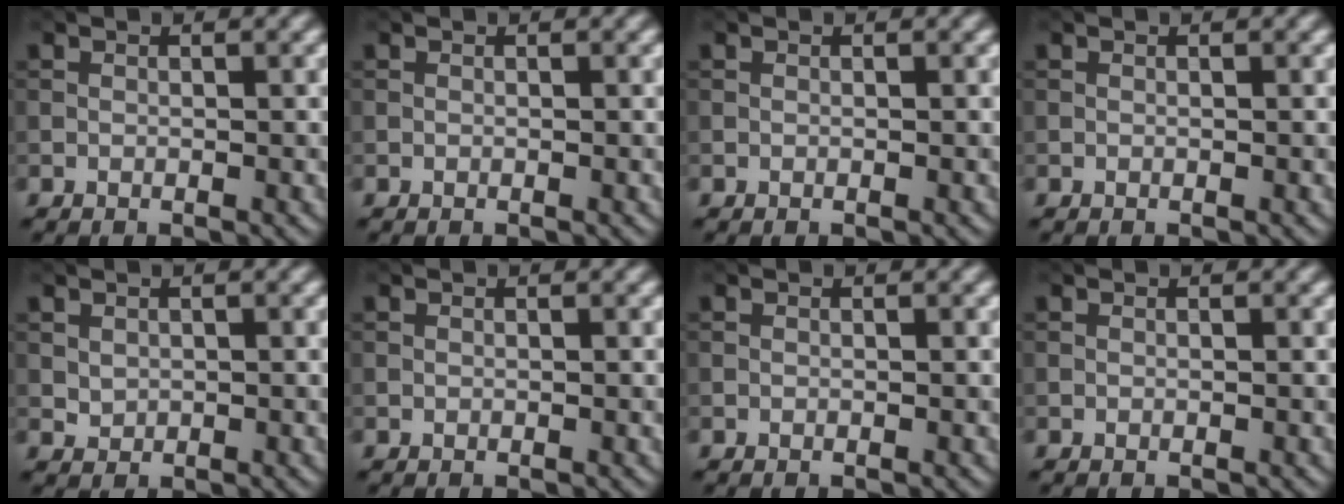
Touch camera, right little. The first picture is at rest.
{"total": 0.0}
{"total": 0.0}
{"total": 0.0}
{"total": 0.8, "force": [0.3, 0.7, 0.3], "torque": [-0.007, -0.003, 0.008]}
{"total": 0.0}
{"total": 0.0}
{"total": 0.0}